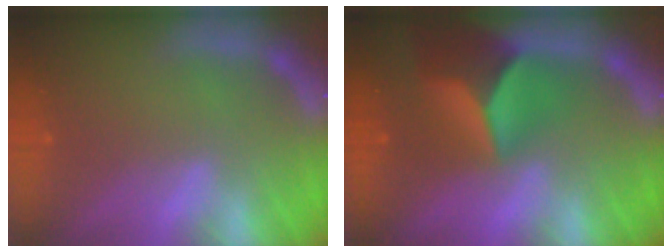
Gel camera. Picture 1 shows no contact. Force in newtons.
{"total": 7.9}